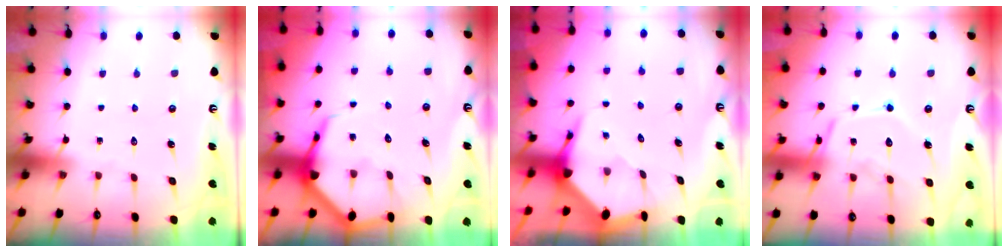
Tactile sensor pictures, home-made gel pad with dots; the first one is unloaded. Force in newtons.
{"total": 7.8, "press": 7.7, "slide": 0.8}
{"total": 3.9, "press": 3.9, "slide": 0.5}
{"total": 15.8, "press": 15.7, "slide": 1.4}